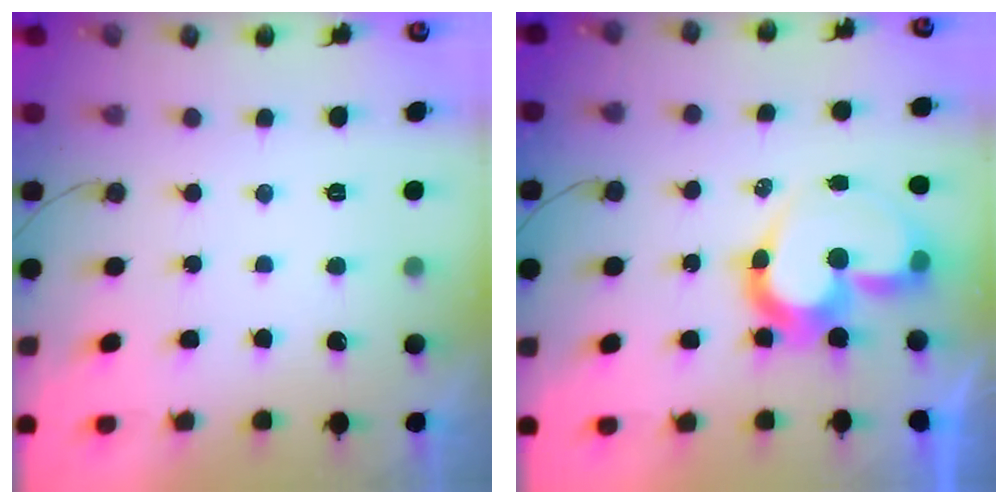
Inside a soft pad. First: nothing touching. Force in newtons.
{"total": 12.2, "press": 12.1, "slide": 1.4}